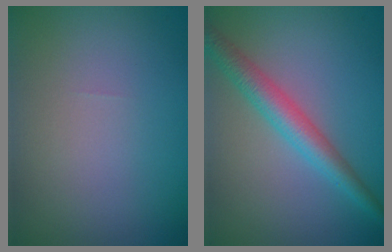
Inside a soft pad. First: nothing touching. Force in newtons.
{"total": 3.6, "press": 3.6, "slide": 0.0}